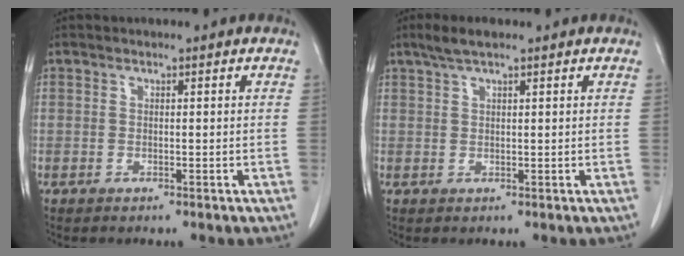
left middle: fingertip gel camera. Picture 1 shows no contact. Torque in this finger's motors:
{"motor_torque": [0.28, -0.05, 0.01, 0.01]}